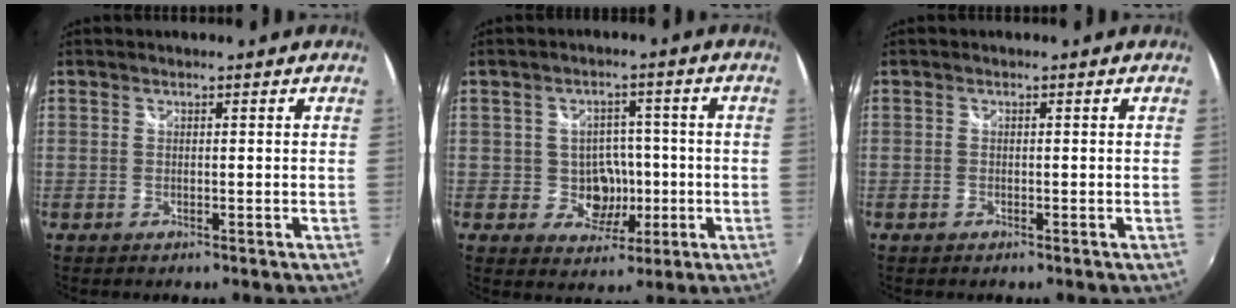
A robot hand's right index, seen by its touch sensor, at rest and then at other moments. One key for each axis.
{"total": 5.9, "fx": -1.0, "fy": 5.5, "fz": 2.0, "tx": -0.045, "ty": 0.012, "tz": -0.001}
{"total": 0.6, "fx": -0.4, "fy": 0.4, "fz": 0.1, "tx": -0.002, "ty": -0.002, "tz": -0.010}